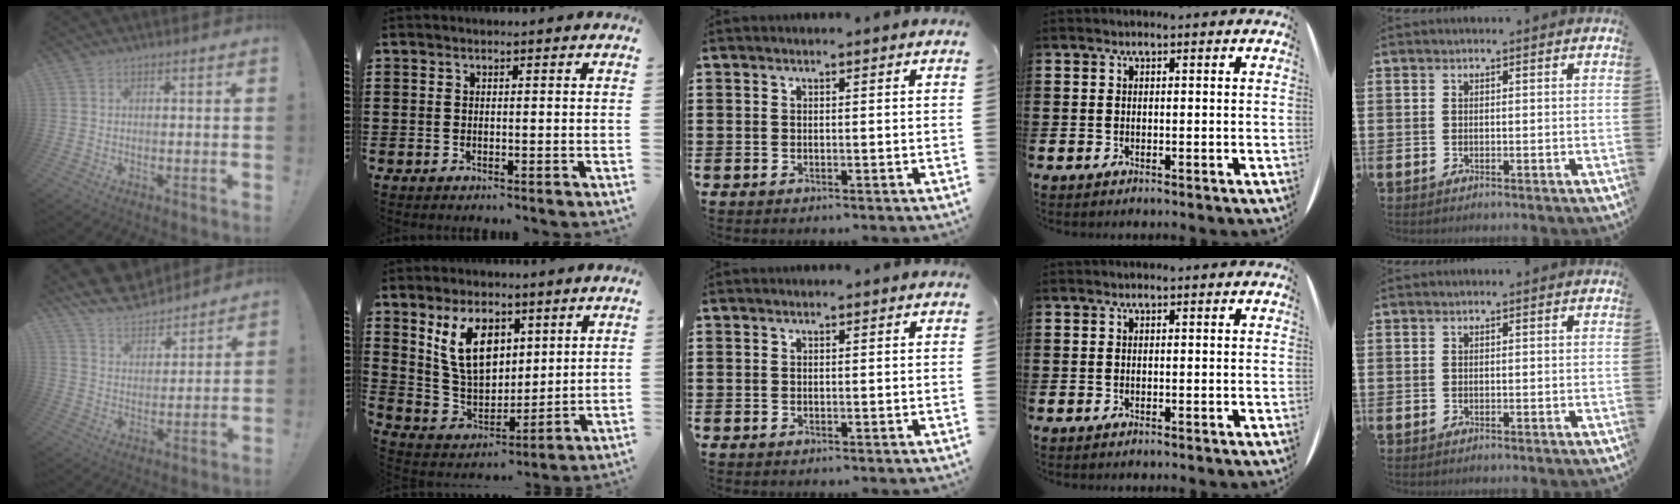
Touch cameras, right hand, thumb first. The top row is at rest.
{"thumb": {"total": 10.5, "force": [9.3, 4.0, 2.5], "torque": [-0.058, -0.076, 0.177]}, "index": {"total": 10.7, "force": [4.6, 6.5, 7.1], "torque": [-0.151, 0.011, 0.085]}}